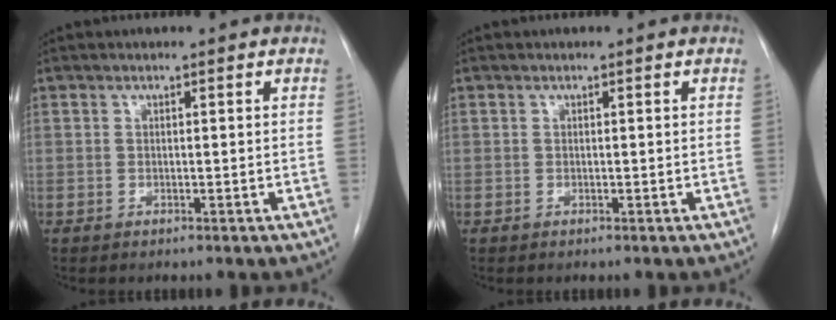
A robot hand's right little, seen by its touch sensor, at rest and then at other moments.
{"total": 0.0}